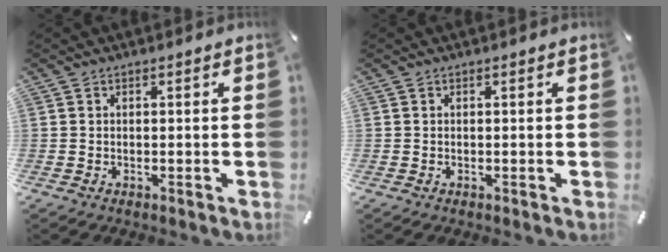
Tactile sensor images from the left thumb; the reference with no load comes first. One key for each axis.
{"total": 0.0}